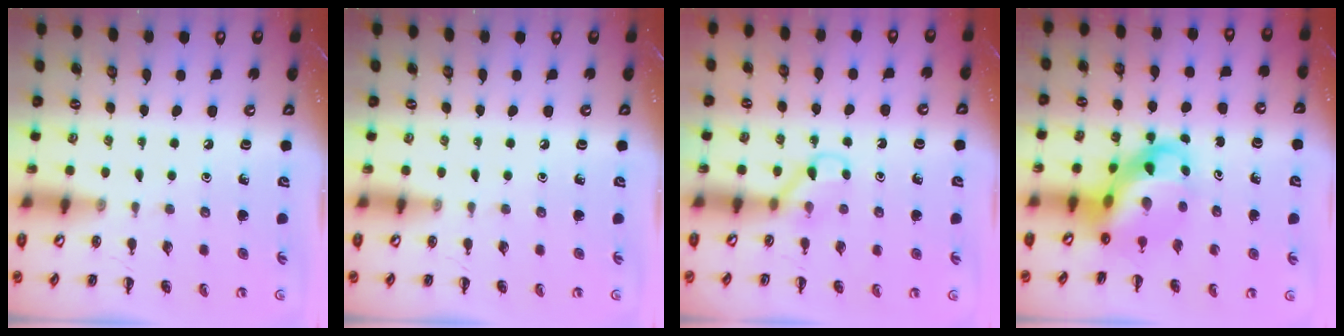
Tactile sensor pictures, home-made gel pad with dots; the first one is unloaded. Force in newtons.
{"total": 0.0}
{"total": 4.0, "press": 3.8, "slide": 1.2}
{"total": 8.2, "press": 7.8, "slide": 2.4}